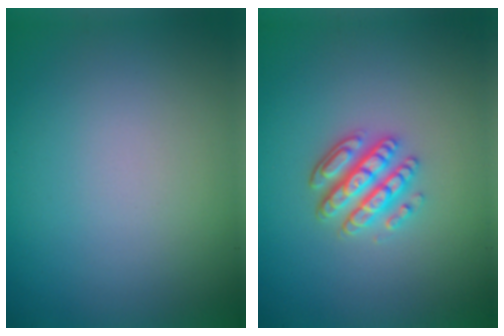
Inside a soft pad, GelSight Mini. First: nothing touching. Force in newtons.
{"total": 3.6, "press": 3.1, "slide": 1.8}